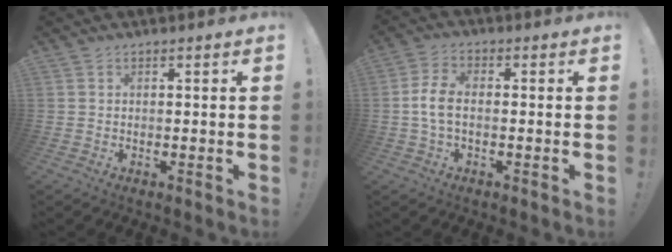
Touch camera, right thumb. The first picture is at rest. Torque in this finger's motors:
{"motor_torque": [-0.15, 0.05, -0.10, 0.25, -0.06]}